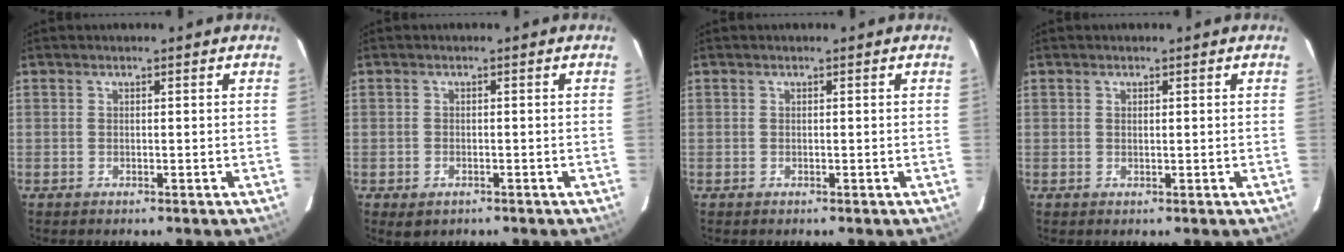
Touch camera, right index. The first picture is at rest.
{"total": 2.3, "force": [-1.2, 1.7, 1.1], "torque": [-0.021, -0.004, -0.015]}
{"total": 0.0}
{"total": 0.6, "force": [0.3, 0.3, 0.4], "torque": [-0.008, 0.003, 0.005]}